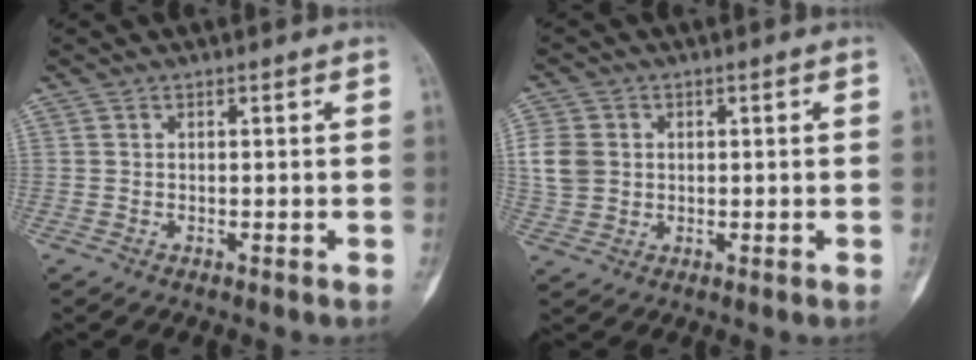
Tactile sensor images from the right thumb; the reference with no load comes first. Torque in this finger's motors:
{"motor_torque": [0.17, 0.05, 0.82, -0.12, 0.29]}